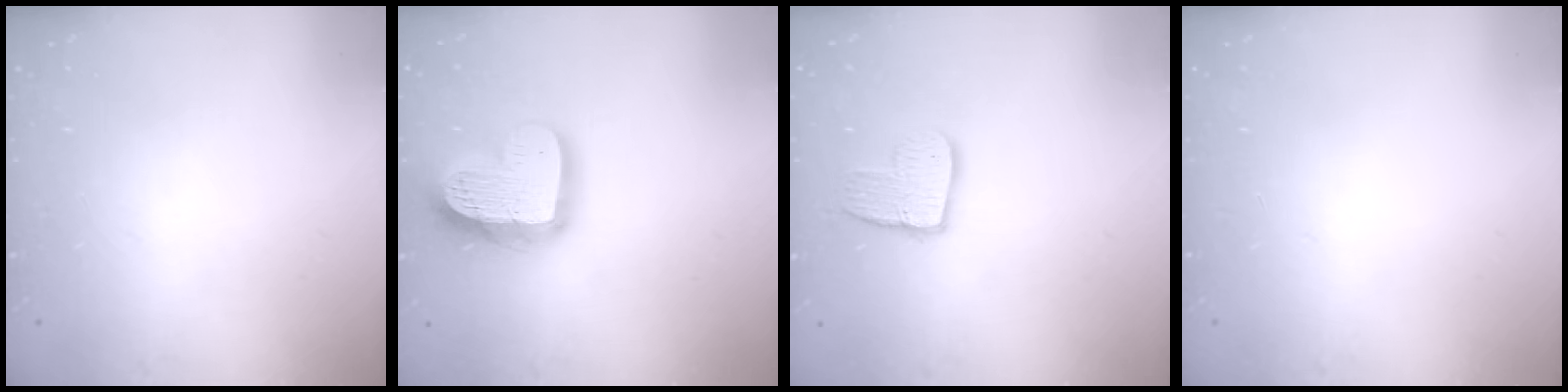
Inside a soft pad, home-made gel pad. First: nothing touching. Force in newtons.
{"total": 17.9, "press": 17.8, "slide": 1.7}
{"total": 10.5, "press": 10.5, "slide": 0.8}
{"total": 0.0}